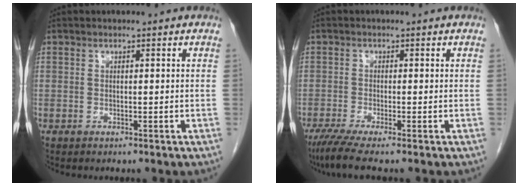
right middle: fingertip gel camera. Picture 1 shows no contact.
{"total": 4.8, "force": [-3.5, -0.2, 3.3], "torque": [-0.061, -0.015, -0.066]}